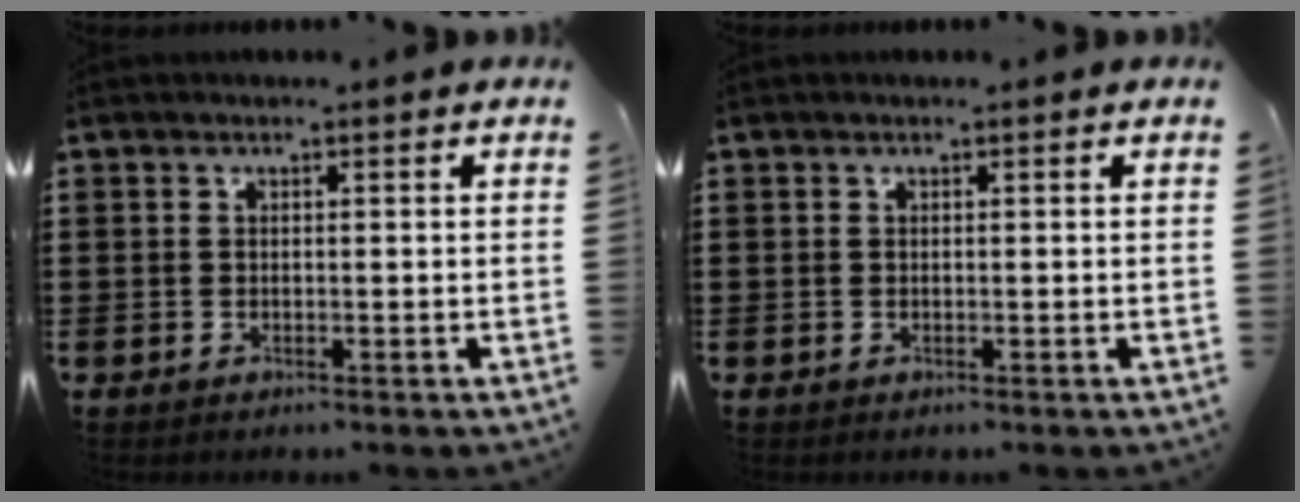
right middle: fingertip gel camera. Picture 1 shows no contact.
{"total": 0.0}